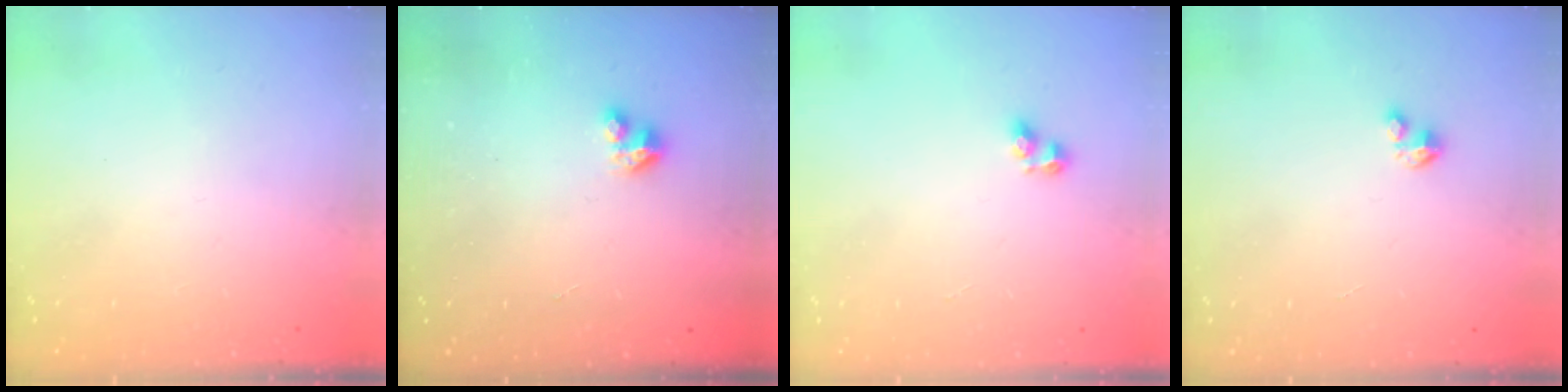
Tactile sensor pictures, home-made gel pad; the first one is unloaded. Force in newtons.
{"total": 2.9, "press": 2.9, "slide": 0.2}
{"total": 3.3, "press": 3.1, "slide": 1.2}
{"total": 1.2, "press": 1.2, "slide": 0.2}